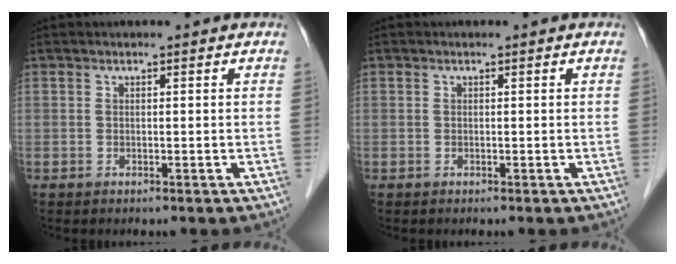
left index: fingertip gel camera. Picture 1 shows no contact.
{"total": 0.0}